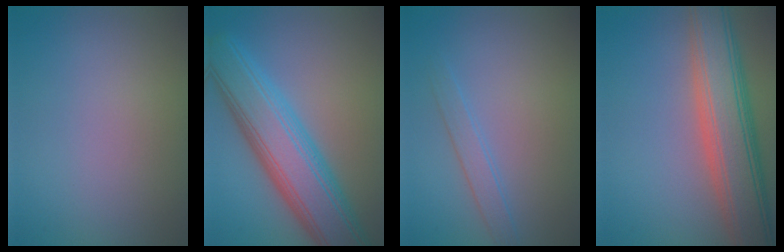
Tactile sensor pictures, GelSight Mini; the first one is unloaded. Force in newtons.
{"total": 9.6, "press": 9.6, "slide": 0.4}
{"total": 1.7, "press": 1.7, "slide": 0.1}
{"total": 8.5, "press": 8.5, "slide": 0.6}